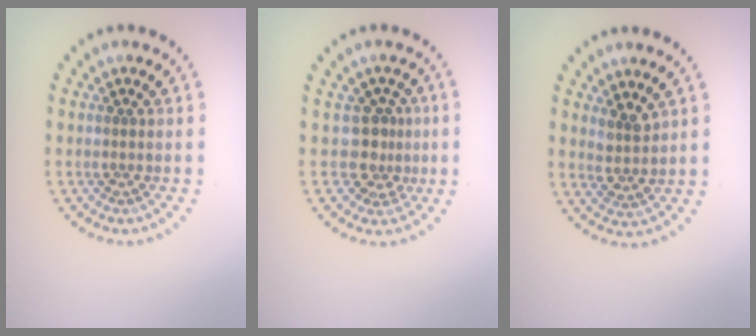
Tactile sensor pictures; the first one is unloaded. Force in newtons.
{"total": 2.6, "press": 1.9, "slide": 1.7}
{"total": 2.2, "press": 1.8, "slide": 1.3}